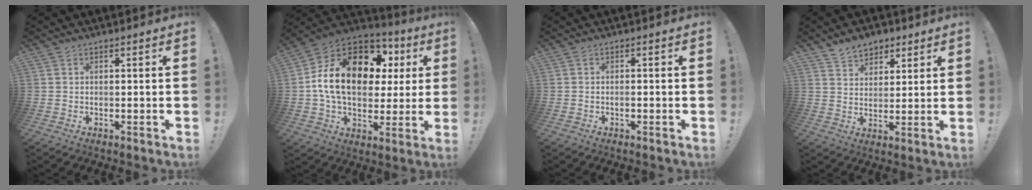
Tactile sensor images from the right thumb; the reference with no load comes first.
{"total": 20.2, "force": [4.7, 13.6, 14.2], "torque": [-0.220, -0.007, 0.098]}
{"total": 0.8, "force": [-0.5, 0.4, 0.5], "torque": [-0.008, 0.002, -0.009]}
{"total": 7.5, "force": [5.3, 5.1, 1.3], "torque": [-0.014, -0.036, 0.103]}